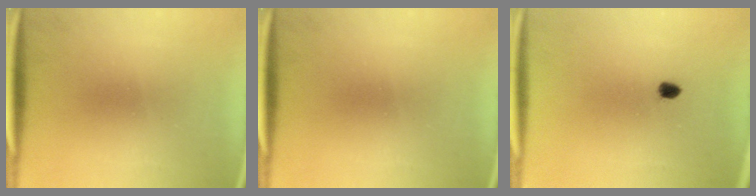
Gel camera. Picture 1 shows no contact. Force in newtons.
{"total": 0.0}
{"total": 1.5}